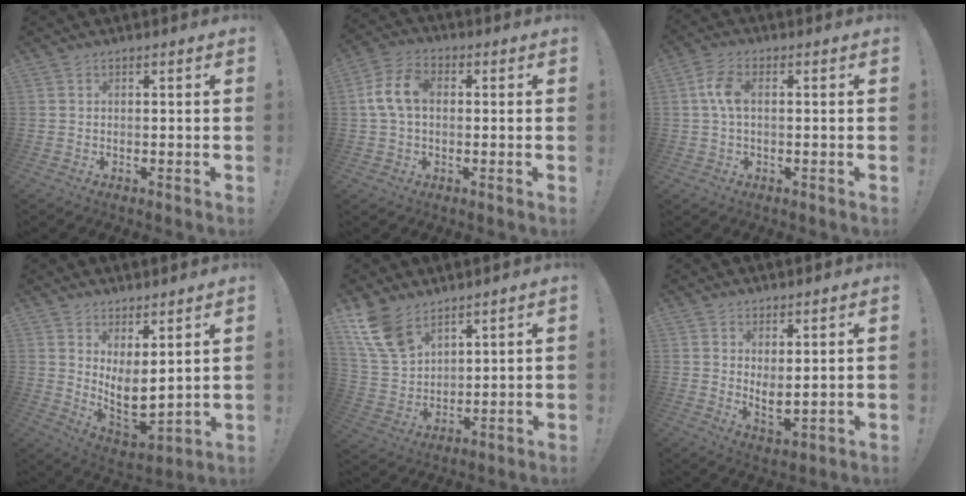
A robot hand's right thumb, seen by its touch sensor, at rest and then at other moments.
{"total": 9.9, "force": [0.7, 6.5, 7.4], "torque": [-0.151, 0.015, 0.018]}
{"total": 6.4, "force": [0.6, 3.5, 5.3], "torque": [-0.094, 0.009, 0.012]}
{"total": 8.1, "force": [3.1, 3.6, 6.7], "torque": [-0.090, -0.052, 0.066]}
{"total": 13.4, "force": [9.2, 7.5, 6.2], "torque": [-0.134, -0.050, 0.182]}
{"total": 4.7, "force": [3.0, 1.6, 3.2], "torque": [-0.045, -0.029, 0.057]}